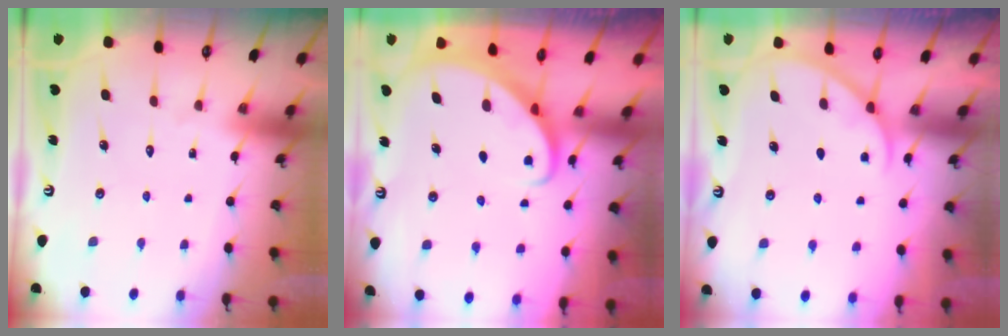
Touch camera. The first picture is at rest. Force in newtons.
{"total": 2.6, "press": 2.6, "slide": 0.2}
{"total": 1.9, "press": 1.9, "slide": 0.2}